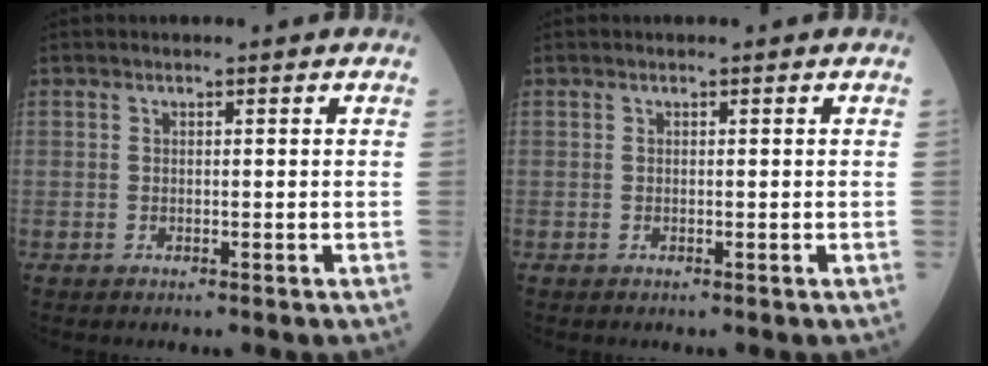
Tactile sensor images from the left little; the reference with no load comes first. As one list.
[{"total": 0.0}]